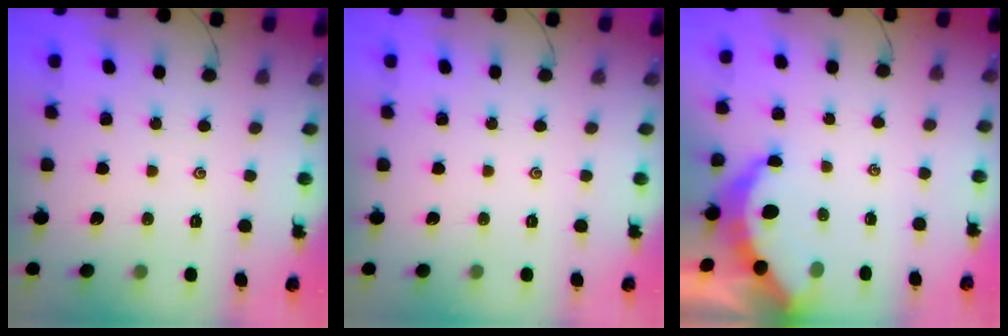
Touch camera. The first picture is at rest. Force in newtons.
{"total": 0.0}
{"total": 5.9, "press": 5.9, "slide": 0.1}